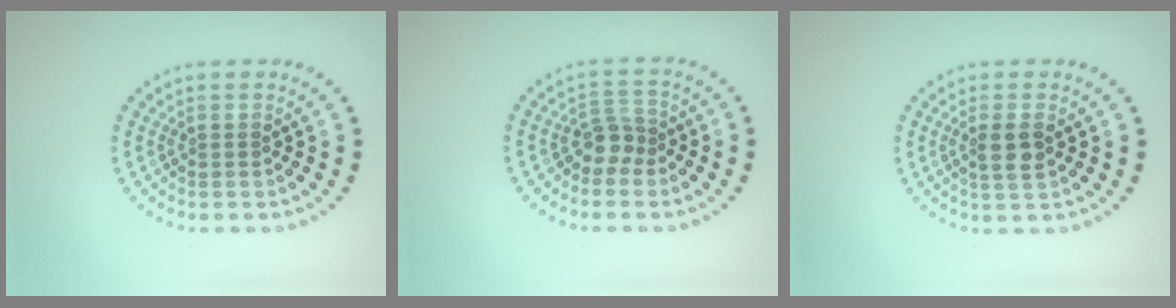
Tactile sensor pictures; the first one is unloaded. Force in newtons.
{"total": 2.2, "press": 1.7, "slide": 1.4}
{"total": 2.1, "press": 1.9, "slide": 0.8}